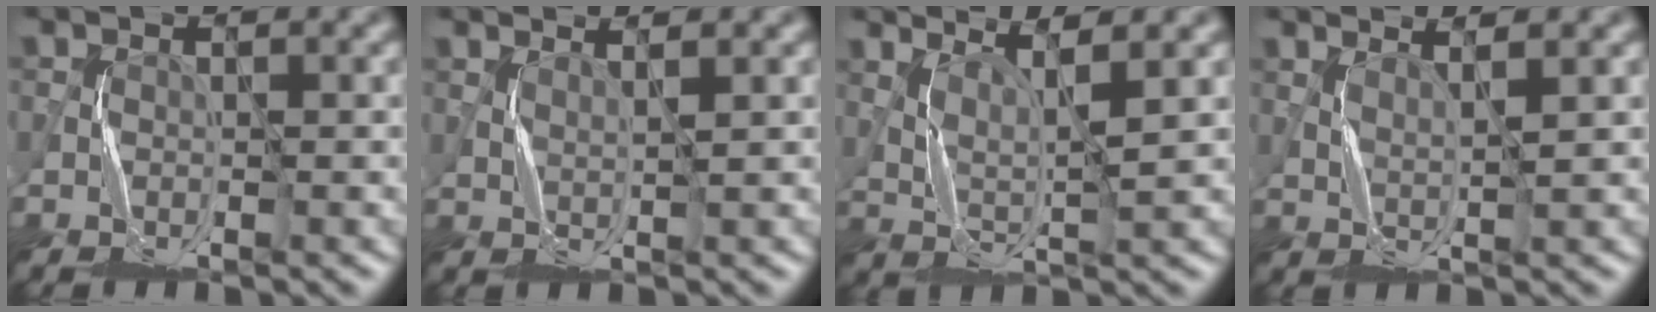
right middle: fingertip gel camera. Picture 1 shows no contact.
{"total": 1.8, "force": [1.6, -0.2, 0.7], "torque": [-0.012, -0.003, 0.025]}
{"total": 3.7, "force": [2.5, 0.1, 2.7], "torque": [-0.063, -0.004, 0.058]}
{"total": 2.3, "force": [2.0, -0.1, 1.2], "torque": [-0.022, -0.002, 0.035]}